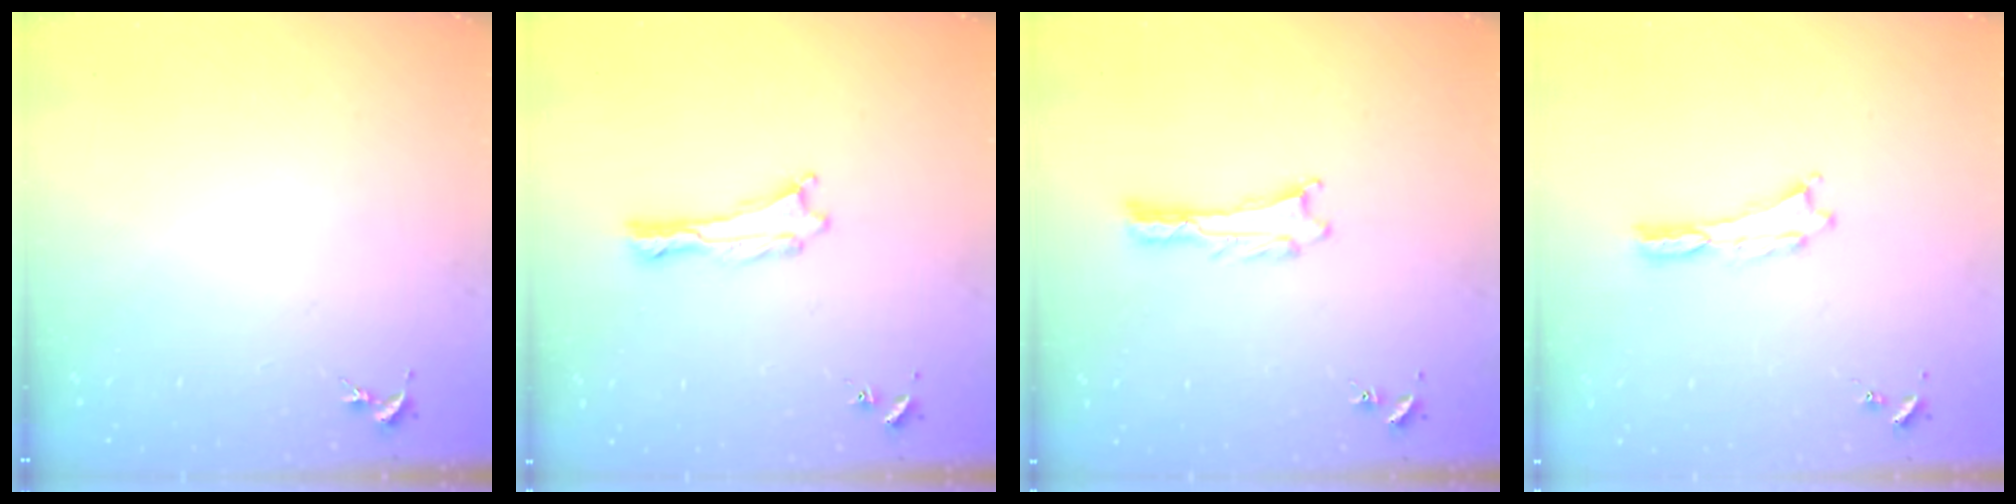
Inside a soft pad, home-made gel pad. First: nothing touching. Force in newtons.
{"total": 0.0}
{"total": 0.8, "press": 0.7, "slide": 0.1}
{"total": 0.0}